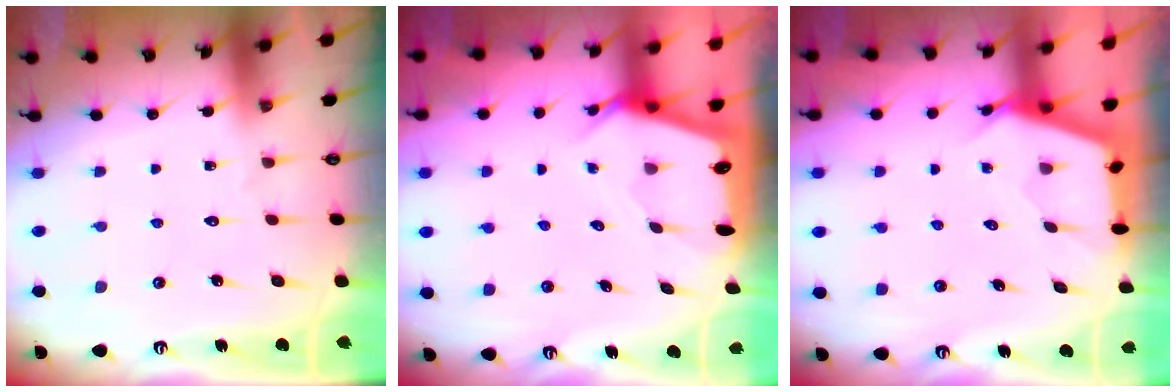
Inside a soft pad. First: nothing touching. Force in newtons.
{"total": 3.0, "press": 3.0, "slide": 0.2}
{"total": 2.7, "press": 2.7, "slide": 0.3}